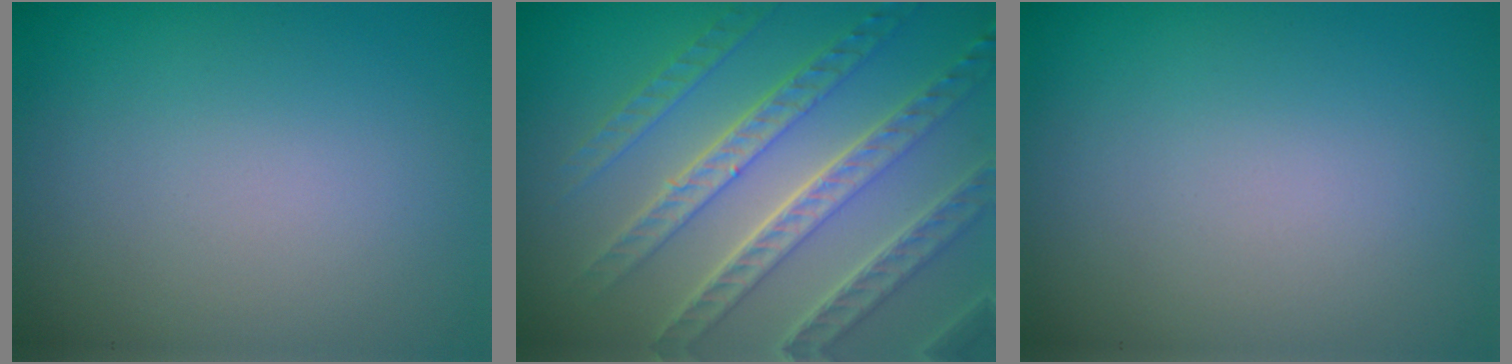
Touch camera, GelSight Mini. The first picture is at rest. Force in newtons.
{"total": 7.6, "press": 5.6, "slide": 5.2}
{"total": 0.0}